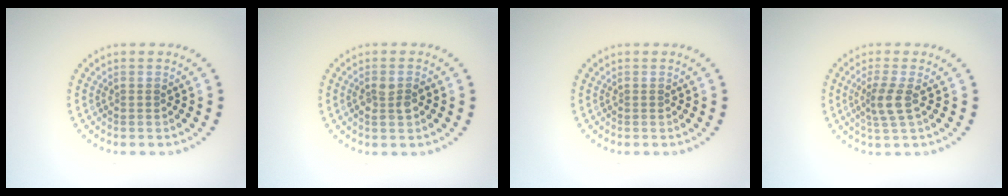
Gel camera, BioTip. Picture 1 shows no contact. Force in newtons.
{"total": 1.7, "press": 1.6, "slide": 0.4}
{"total": 0.0}
{"total": 2.5, "press": 1.9, "slide": 1.5}